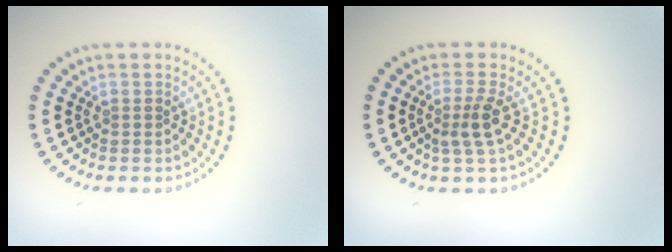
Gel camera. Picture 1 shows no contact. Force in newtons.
{"total": 2.3, "press": 1.8, "slide": 1.5}